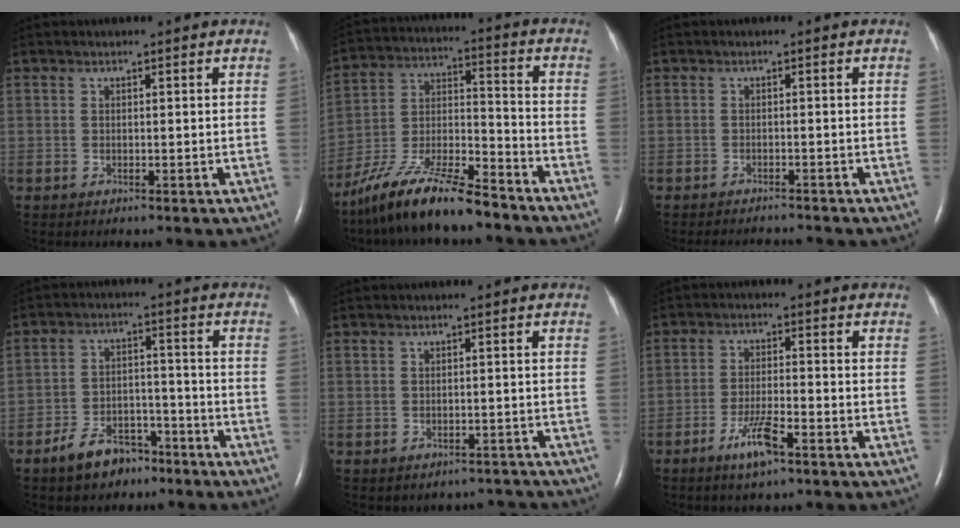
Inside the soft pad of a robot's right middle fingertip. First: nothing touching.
{"total": 16.1, "force": [-12.9, 2.5, 9.2], "torque": [-0.188, -0.015, -0.236]}
{"total": 4.0, "force": [-4.0, 0.1, 0.4], "torque": [-0.002, -0.009, -0.055]}
{"total": 7.4, "force": [-5.3, 4.1, 3.1], "torque": [-0.065, 0.016, -0.084]}
{"total": 3.4, "force": [-2.9, 1.7, -0.1], "torque": [0.003, 0.018, -0.032]}
{"total": 5.6, "force": [-3.4, 0.8, 4.4], "torque": [-0.090, -0.005, -0.062]}